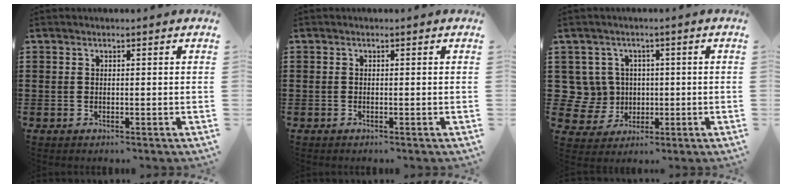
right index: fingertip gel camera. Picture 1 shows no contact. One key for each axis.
{"total": 0.0}
{"total": 6.6, "fx": 0.5, "fy": 6.3, "fz": 1.8, "tx": -0.084, "ty": 0.010, "tz": 0.007}